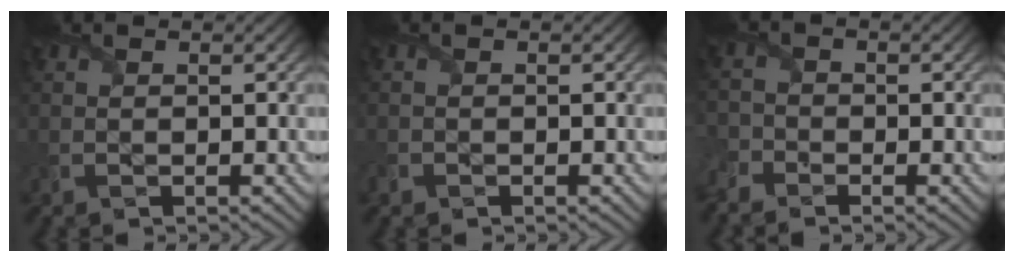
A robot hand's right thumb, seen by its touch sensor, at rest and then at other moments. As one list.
[{"total": 1.0, "force": [-0.7, 0.6, 0.2], "torque": [-0.006, -0.006, -0.016]}, {"total": 3.1, "force": [-2.5, 1.7, 0.7], "torque": [-0.021, -0.009, -0.058]}]